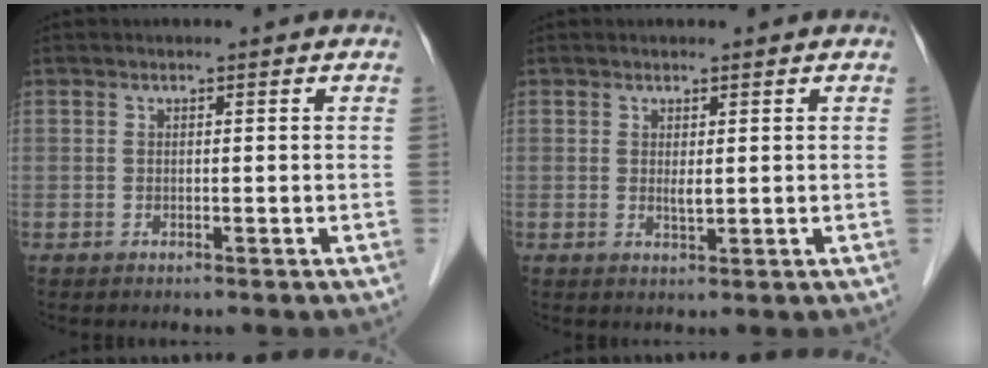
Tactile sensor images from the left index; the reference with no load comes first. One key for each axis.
{"total": 1.1, "fx": 0.1, "fy": 0.2, "fz": 1.1, "tx": -0.022, "ty": -0.008, "tz": 0.004}